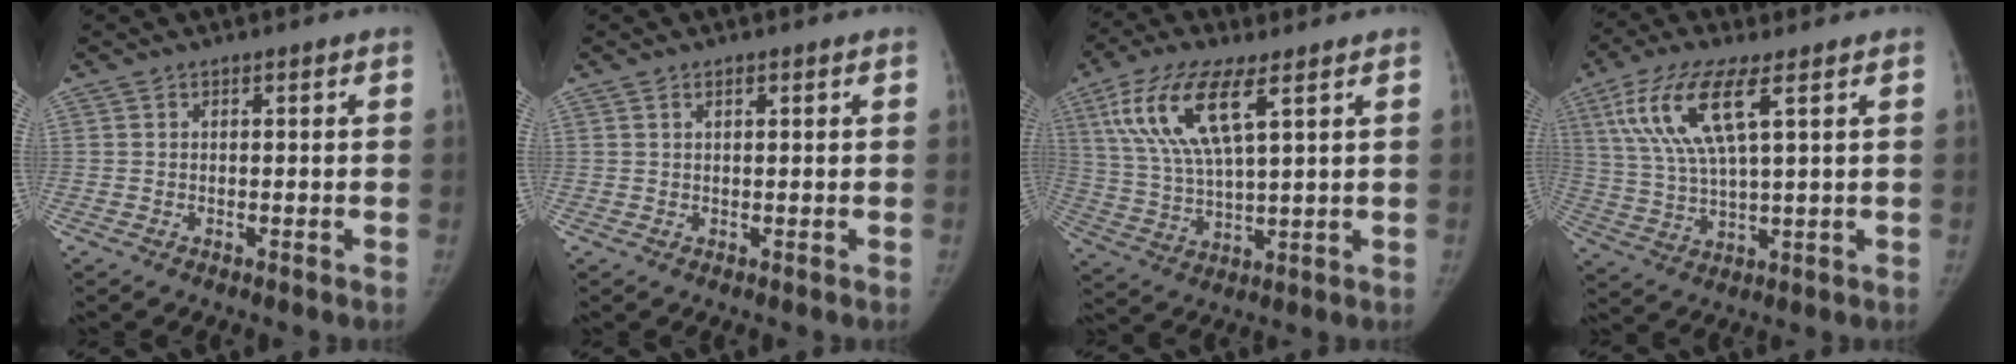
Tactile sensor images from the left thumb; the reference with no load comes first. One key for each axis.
{"total": 1.0, "fx": 0.6, "fy": 0.3, "fz": 0.8, "tx": -0.015, "ty": 0.004, "tz": 0.011}
{"total": 14.2, "fx": 6.3, "fy": 4.6, "fz": 11.9, "tx": -0.248, "ty": -0.014, "tz": 0.125}
{"total": 12.9, "fx": 5.3, "fy": 3.6, "fz": 11.2, "tx": -0.247, "ty": -0.010, "tz": 0.107}